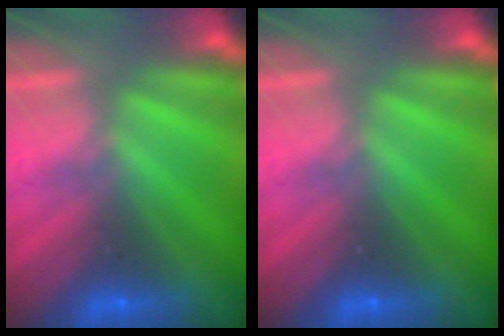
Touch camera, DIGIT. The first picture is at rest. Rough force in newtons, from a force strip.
{"total": 0.0}